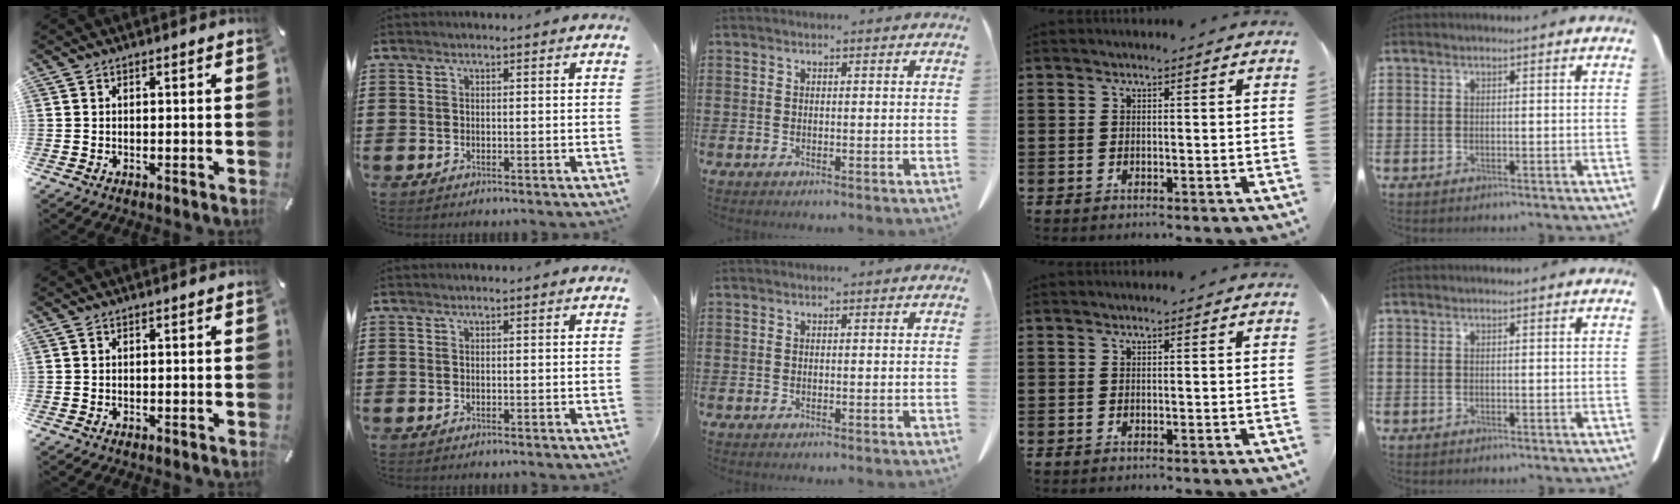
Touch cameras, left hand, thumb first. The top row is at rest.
{}